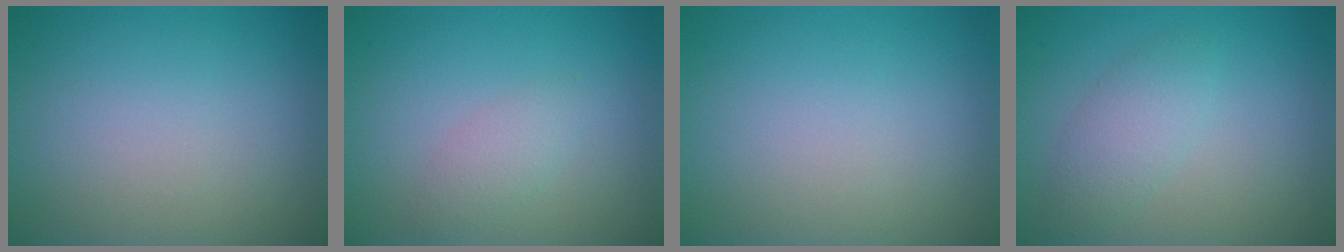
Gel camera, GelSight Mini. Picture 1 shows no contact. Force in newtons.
{"total": 1.6, "press": 1.6, "slide": 0.1}
{"total": 0.0}
{"total": 2.5, "press": 2.5, "slide": 0.1}